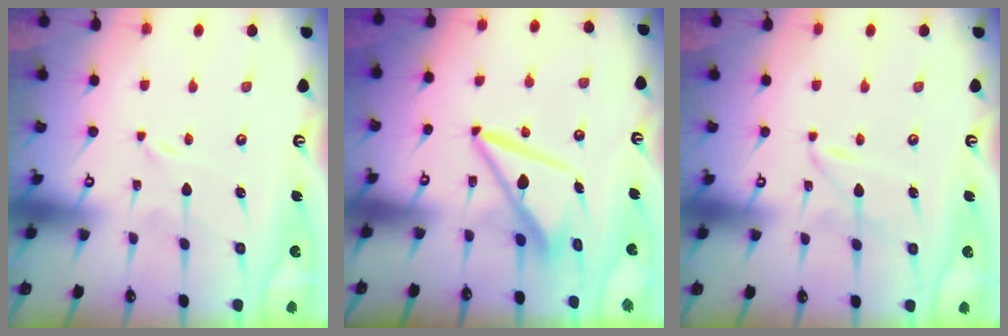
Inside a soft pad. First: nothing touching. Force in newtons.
{"total": 8.5, "press": 8.5, "slide": 1.1}
{"total": 2.3, "press": 2.3, "slide": 0.3}